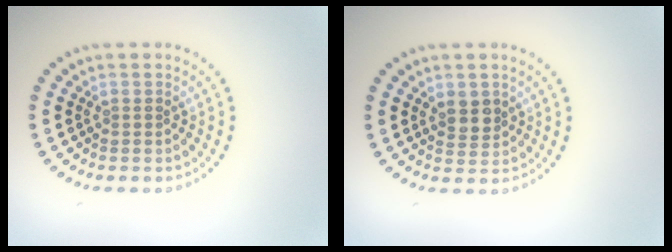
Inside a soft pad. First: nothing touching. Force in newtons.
{"total": 1.8, "press": 1.7, "slide": 0.7}